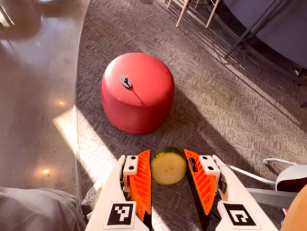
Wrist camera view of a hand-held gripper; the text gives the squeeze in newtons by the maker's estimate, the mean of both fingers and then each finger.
{"total": 10.1, "left": 10.3, "right": 10.0}